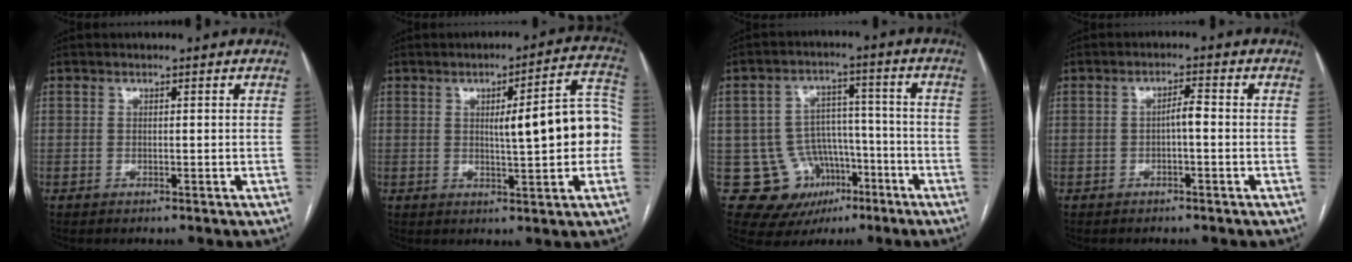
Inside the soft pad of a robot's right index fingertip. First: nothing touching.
{"total": 11.7, "force": [0.0, 2.1, 11.5], "torque": [-0.141, 0.032, 0.001]}
{"total": 11.3, "force": [-4.2, 10.1, 2.9], "torque": [-0.045, 0.045, -0.048]}
{"total": 2.3, "force": [-0.4, 0.5, 2.2], "torque": [-0.034, 0.008, -0.008]}